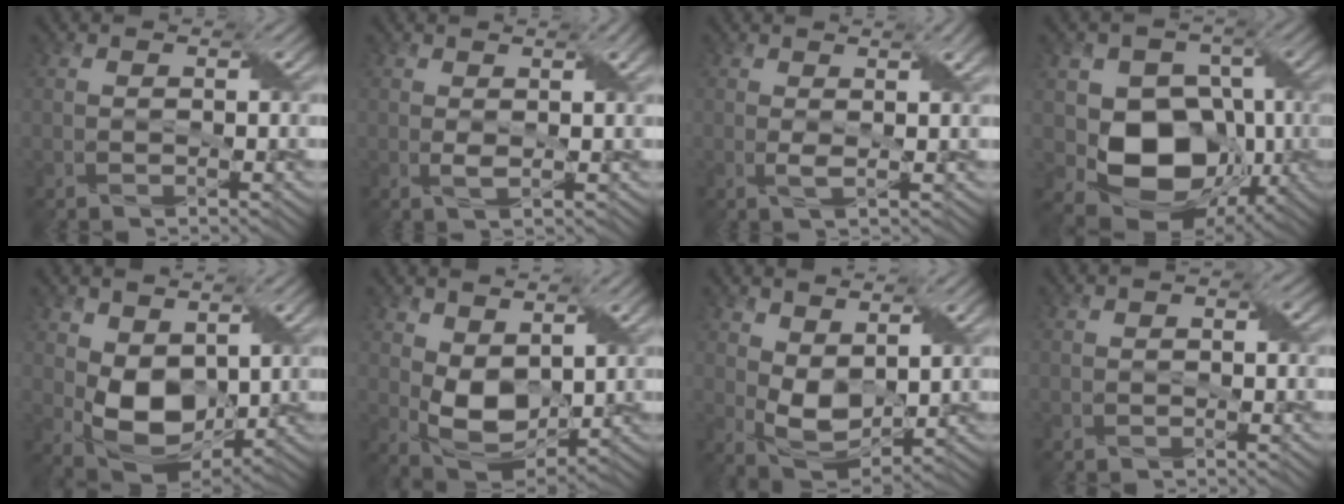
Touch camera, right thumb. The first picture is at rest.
{"total": 2.7, "force": [0.9, 0.6, 2.5], "torque": [-0.050, 0.003, 0.017]}
{"total": 3.7, "force": [1.0, 0.8, 3.4], "torque": [-0.060, 0.008, 0.015]}
{"total": 11.6, "force": [-1.8, 9.1, 6.9], "torque": [-0.119, -0.017, -0.035]}
{"total": 8.1, "force": [1.6, 5.4, 5.9], "torque": [-0.131, -0.013, 0.033]}
{"total": 7.0, "force": [2.1, 4.4, 5.0], "torque": [-0.114, -0.009, 0.042]}
{"total": 6.0, "force": [2.2, 3.5, 4.3], "torque": [-0.099, -0.006, 0.046]}
{"total": 1.0, "force": [-0.1, 0.5, 0.8], "torque": [-0.011, 0.003, -0.002]}